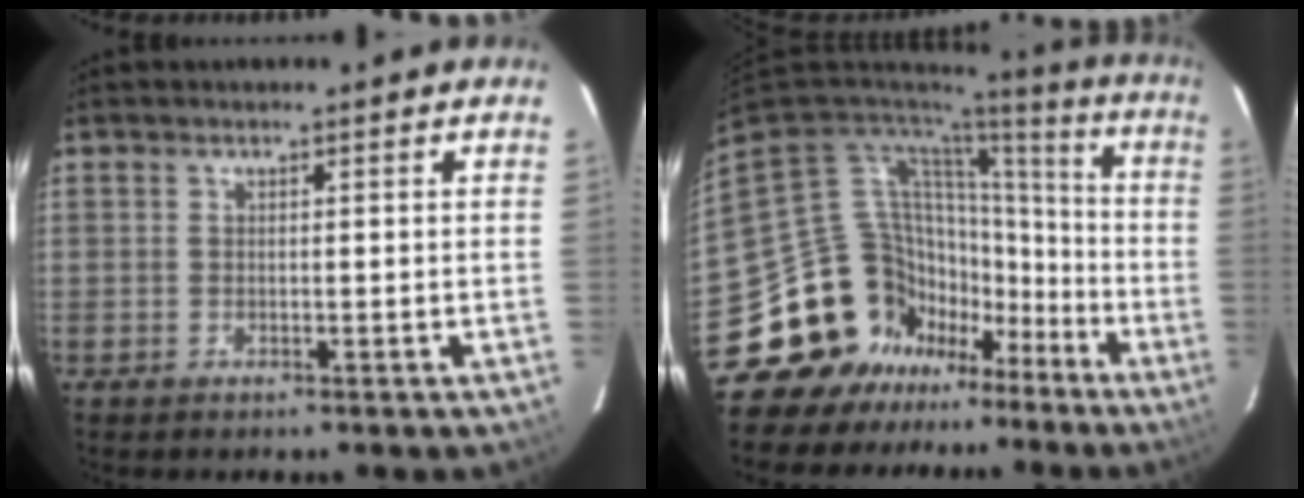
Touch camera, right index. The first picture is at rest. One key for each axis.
{"total": 17.9, "fx": -11.5, "fy": 13.6, "fz": 1.8, "tx": -0.059, "ty": 0.064, "tz": -0.187}